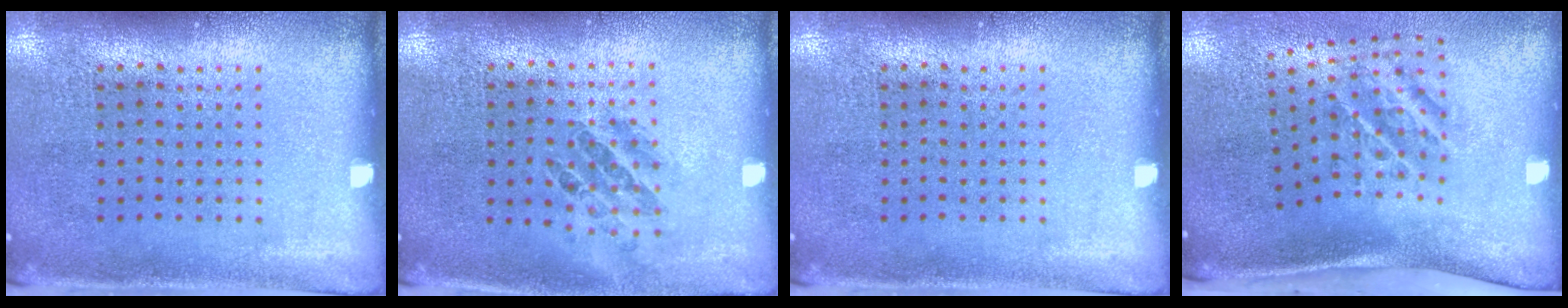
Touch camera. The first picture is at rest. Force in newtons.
{"total": 1.0, "press": 0.8, "slide": 0.5}
{"total": 0.0}
{"total": 2.3, "press": 1.3, "slide": 1.9}